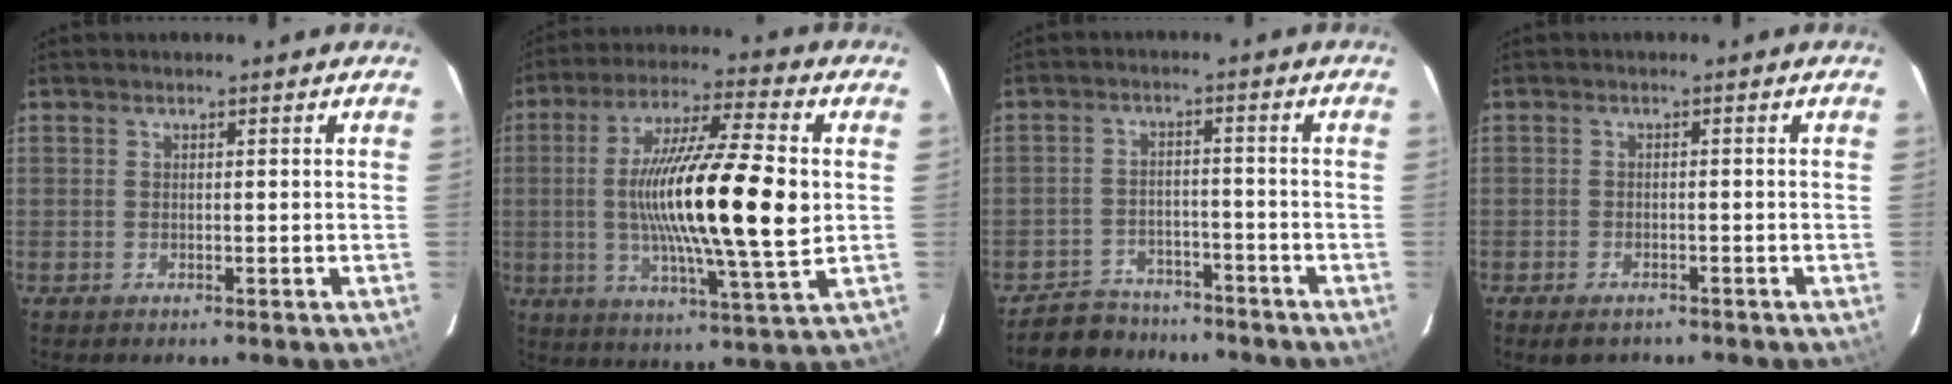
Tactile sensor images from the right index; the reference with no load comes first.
{"total": 20.7, "force": [0.5, 2.4, 20.6], "torque": [-0.363, -0.005, 0.003]}
{"total": 8.6, "force": [-7.4, 4.2, 1.1], "torque": [-0.043, 0.014, -0.106]}
{"total": 3.5, "force": [-2.6, 1.9, 1.4], "torque": [-0.037, -0.006, -0.039]}